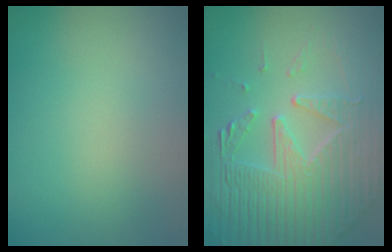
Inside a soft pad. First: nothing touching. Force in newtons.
{"total": 7.9, "press": 5.6, "slide": 5.5}